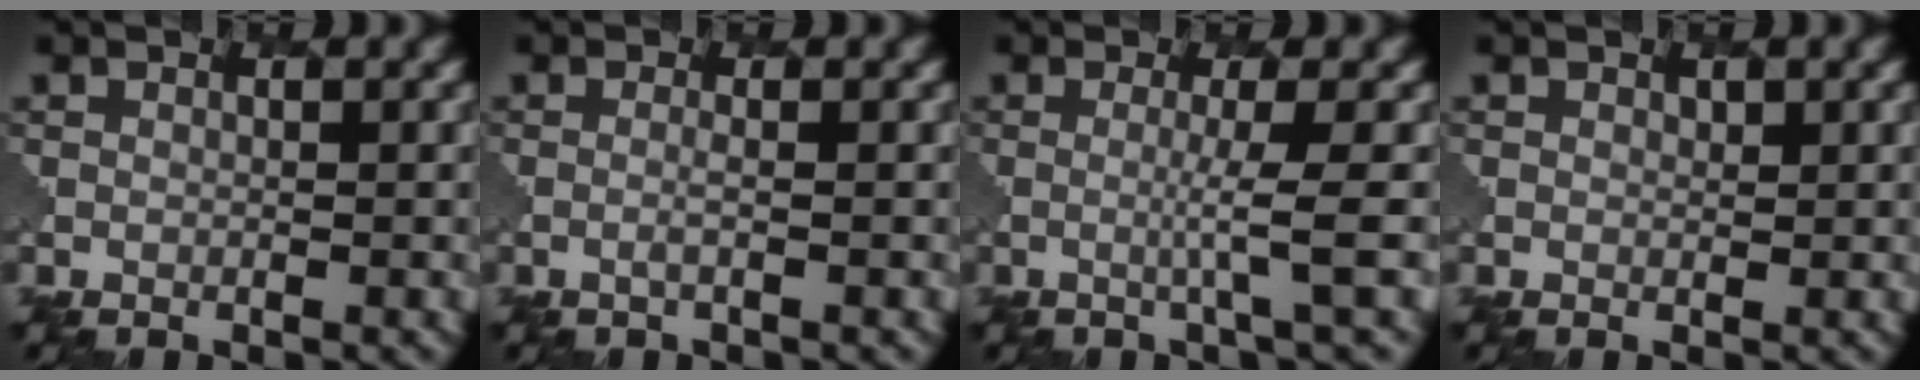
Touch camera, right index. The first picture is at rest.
{"total": 0.7, "force": [0.0, 0.2, 0.7], "torque": [-0.011, 0.001, -0.005]}
{"total": 2.4, "force": [-0.1, 0.1, 2.4], "torque": [-0.039, -0.005, -0.012]}
{"total": 0.8, "force": [0.7, 0.3, 0.1], "torque": [0.000, -0.005, 0.013]}